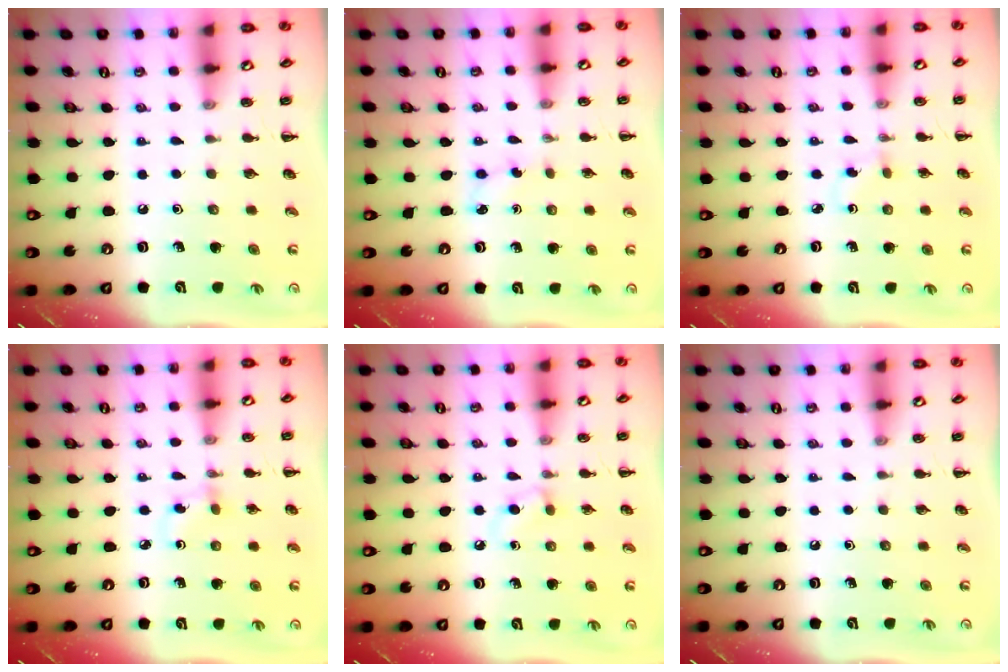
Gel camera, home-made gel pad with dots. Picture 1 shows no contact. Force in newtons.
{"total": 3.0, "press": 2.8, "slide": 0.9}
{"total": 1.2, "press": 1.0, "slide": 0.8}
{"total": 2.8, "press": 2.5, "slide": 1.2}
{"total": 3.5, "press": 3.2, "slide": 1.3}
{"total": 0.0}